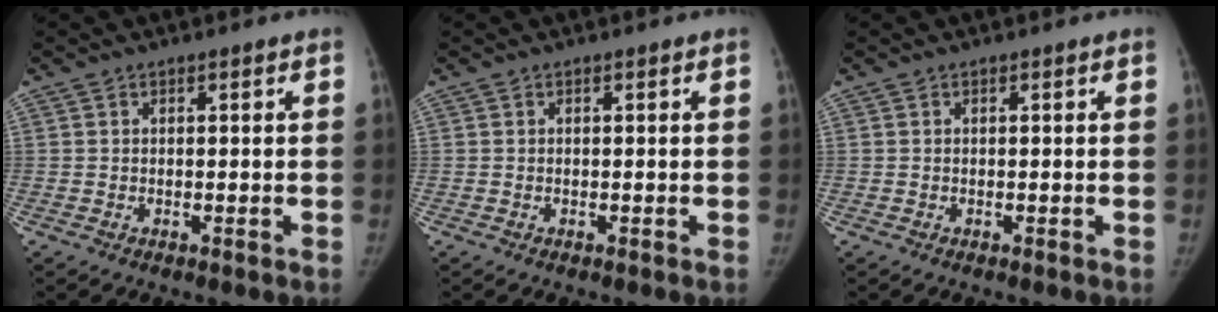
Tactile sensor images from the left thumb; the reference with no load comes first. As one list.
[{"total": 0.0}, {"total": 0.0}]